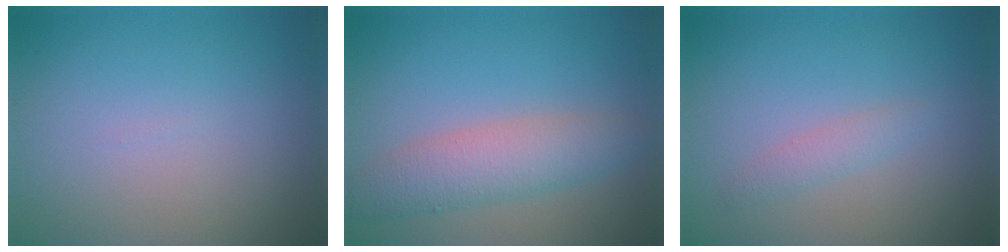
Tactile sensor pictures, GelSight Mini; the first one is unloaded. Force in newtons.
{"total": 4.3, "press": 4.3, "slide": 0.1}
{"total": 1.2, "press": 1.2, "slide": 0.1}